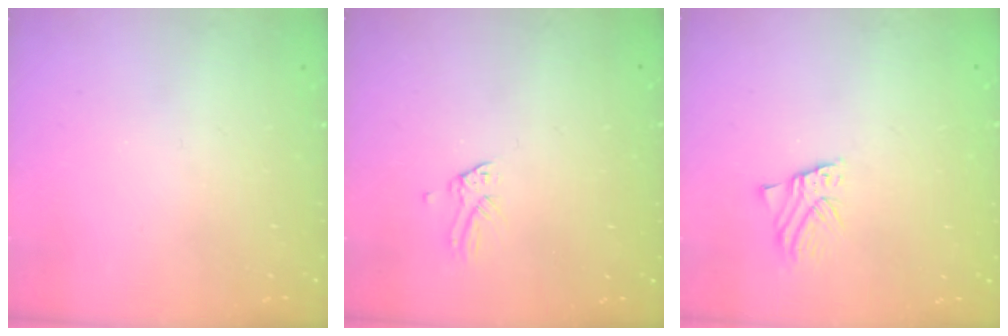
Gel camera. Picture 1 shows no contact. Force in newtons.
{"total": 0.0}
{"total": 1.5, "press": 1.5, "slide": 0.0}